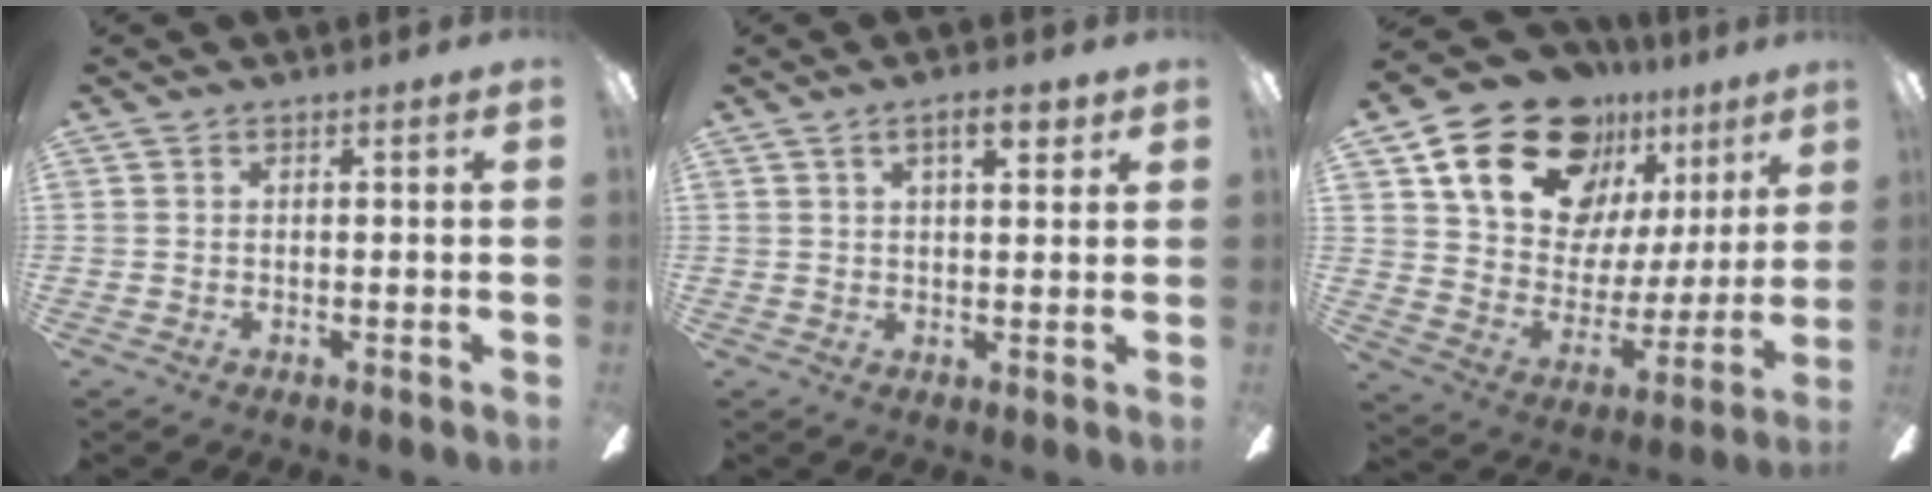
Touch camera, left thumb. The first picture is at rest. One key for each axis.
{"total": 5.5, "fx": 3.0, "fy": 1.9, "fz": 4.1, "tx": -0.055, "ty": -0.008, "tz": 0.045}
{"total": 21.9, "fx": 15.1, "fy": 13.0, "fz": 9.2, "tx": -0.160, "ty": -0.093, "tz": 0.279}